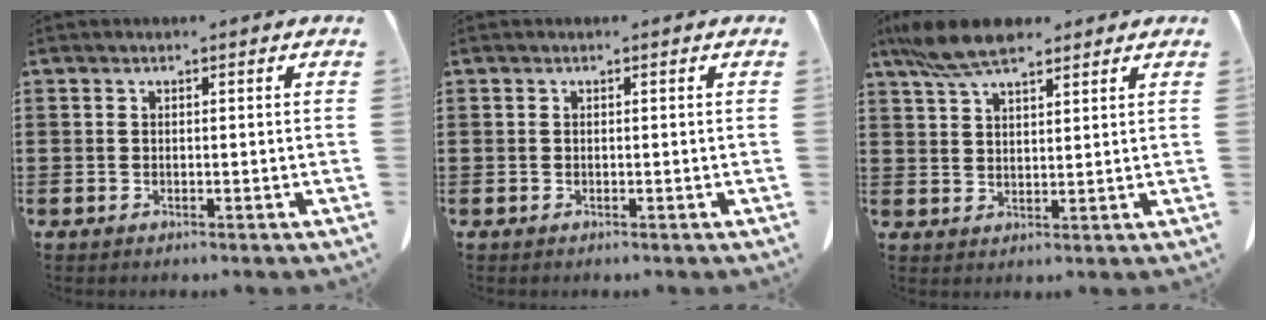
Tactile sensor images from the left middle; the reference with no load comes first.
{"total": 0.0}
{"total": 7.7, "force": [6.1, 2.1, 4.3], "torque": [-0.099, -0.007, 0.114]}